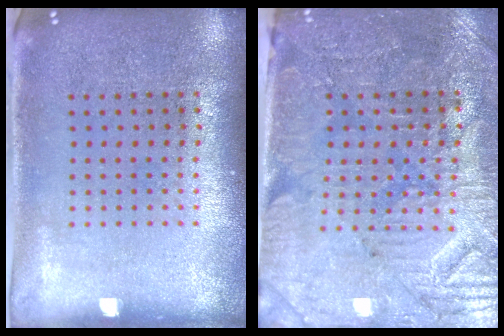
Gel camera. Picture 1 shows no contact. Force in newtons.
{"total": 3.7, "press": 3.5, "slide": 1.2}